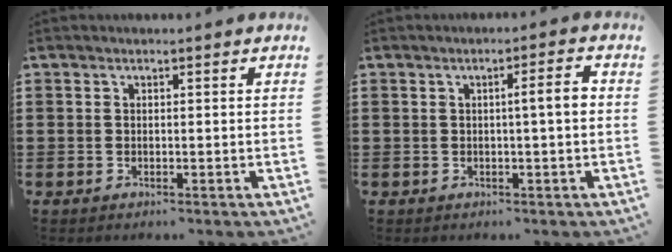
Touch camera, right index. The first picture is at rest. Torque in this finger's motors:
{"motor_torque": [0.98, -0.03, 0.24, 0.08]}